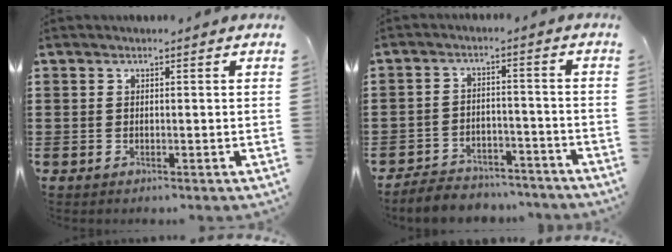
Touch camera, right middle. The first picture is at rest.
{"total": 4.9, "force": [-4.8, 0.9, 0.3], "torque": [-0.013, 0.006, -0.099]}